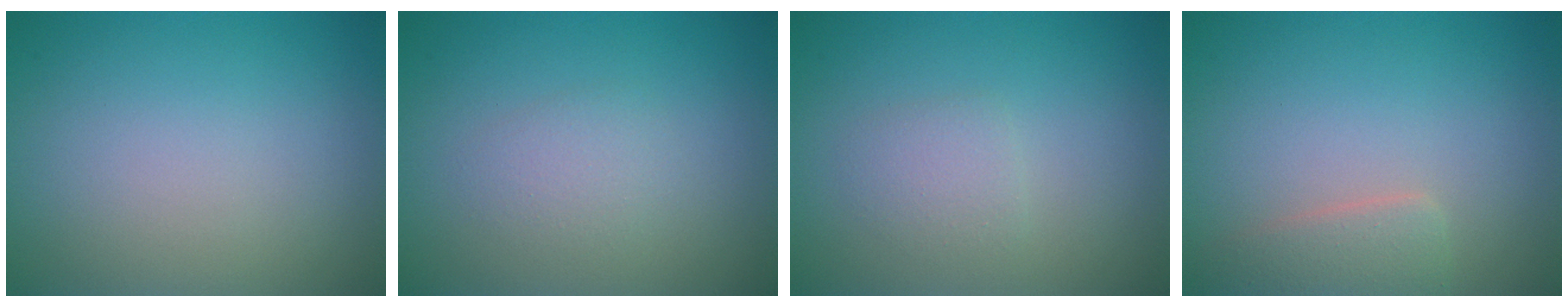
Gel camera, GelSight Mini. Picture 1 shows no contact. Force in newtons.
{"total": 1.6, "press": 1.6, "slide": 0.1}
{"total": 1.6, "press": 1.6, "slide": 0.1}
{"total": 2.2, "press": 2.2, "slide": 0.1}